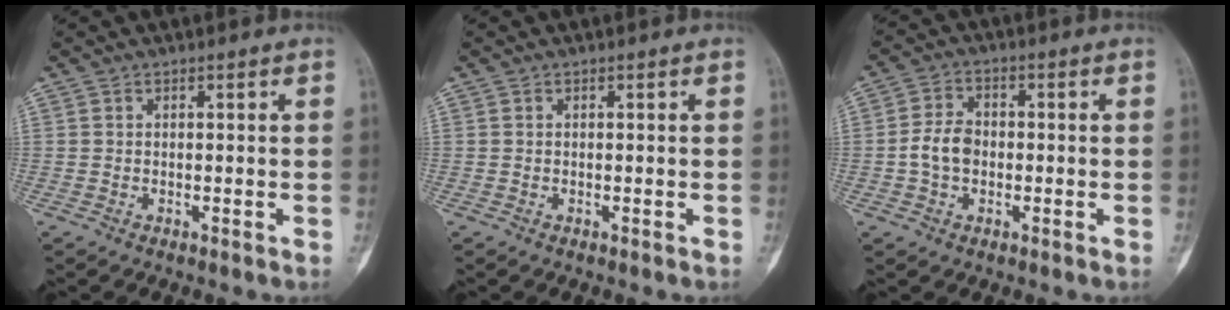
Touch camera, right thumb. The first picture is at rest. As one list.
[{"total": 0.0}, {"total": 5.7, "force": [-0.8, 4.2, 3.8], "torque": [-0.066, 0.017, -0.021]}]